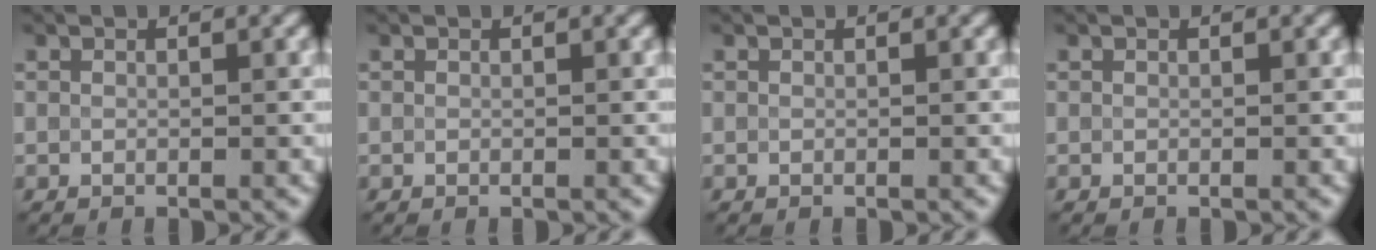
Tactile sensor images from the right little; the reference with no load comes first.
{"total": 0.0}
{"total": 0.0}
{"total": 0.0}